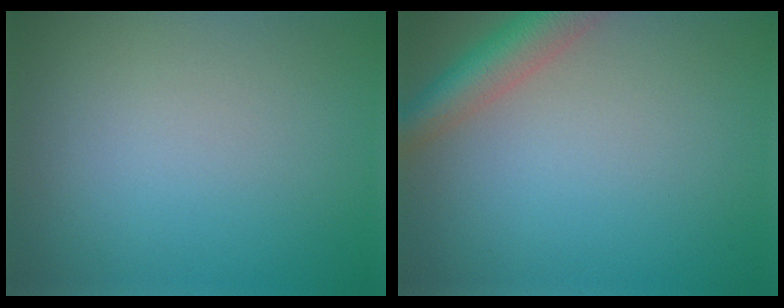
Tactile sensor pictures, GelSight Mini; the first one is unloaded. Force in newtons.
{"total": 4.4, "press": 4.4, "slide": 0.2}